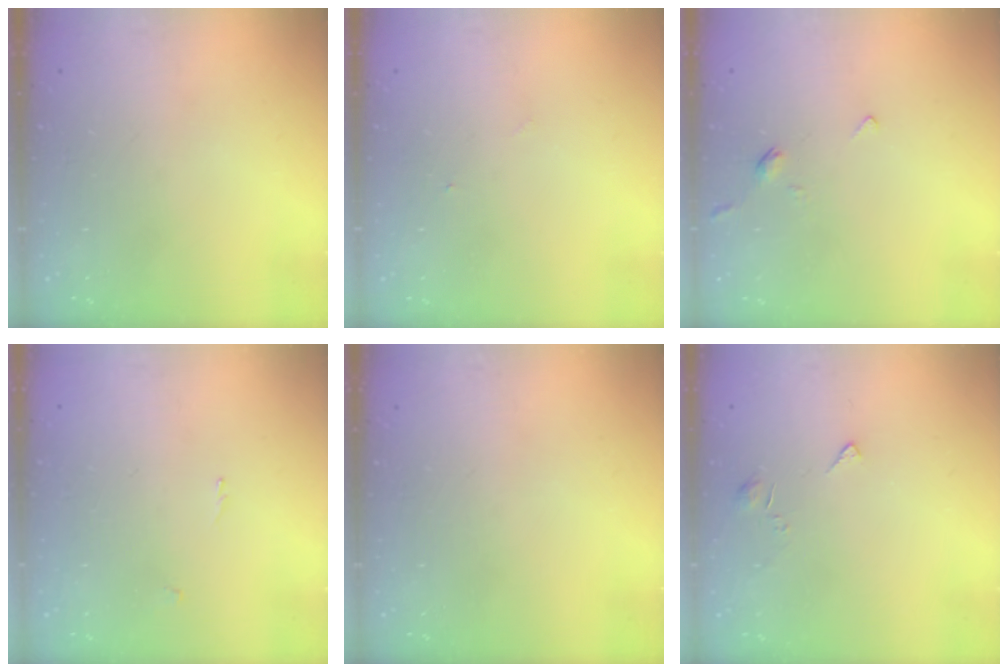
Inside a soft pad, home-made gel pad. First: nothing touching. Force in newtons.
{"total": 2.8, "press": 2.8, "slide": 0.3}
{"total": 2.4, "press": 2.3, "slide": 0.6}
{"total": 0.8, "press": 0.8, "slide": 0.3}
{"total": 0.0}
{"total": 2.7, "press": 2.6, "slide": 0.5}